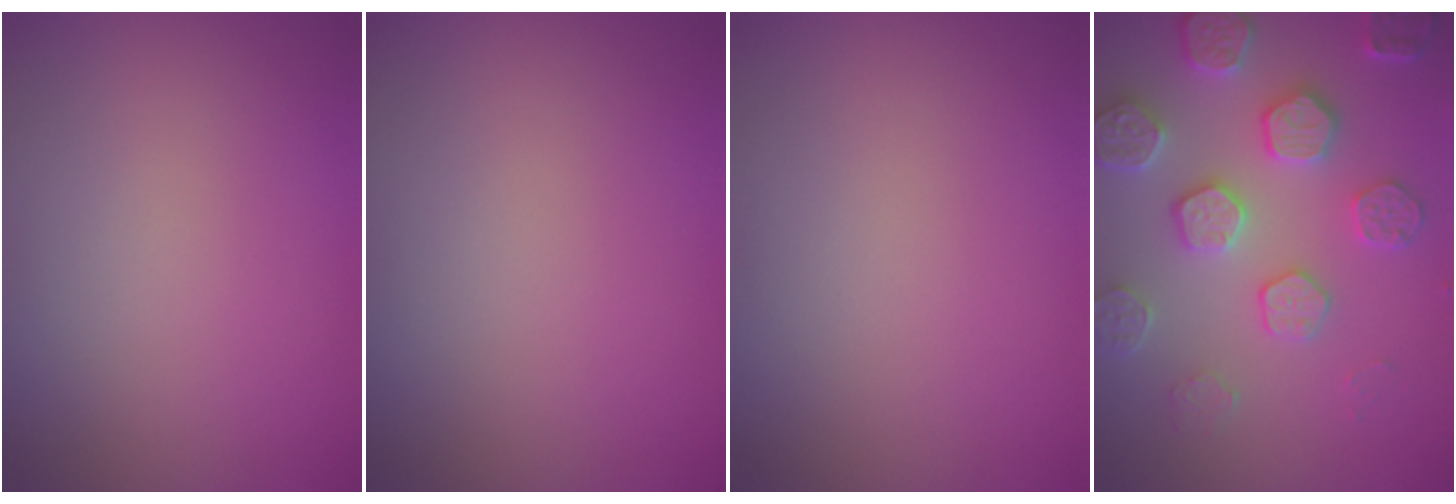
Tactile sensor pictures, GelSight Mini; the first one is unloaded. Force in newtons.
{"total": 0.0}
{"total": 0.0}
{"total": 5.3, "press": 5.0, "slide": 1.8}